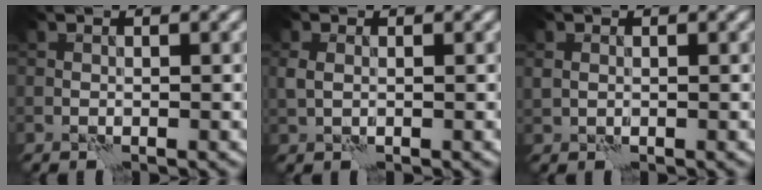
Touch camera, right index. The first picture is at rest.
{"total": 1.4, "force": [0.2, 1.0, 1.0], "torque": [-0.025, 0.000, 0.006]}
{"total": 0.9, "force": [0.2, 0.7, 0.5], "torque": [-0.010, 0.000, 0.007]}